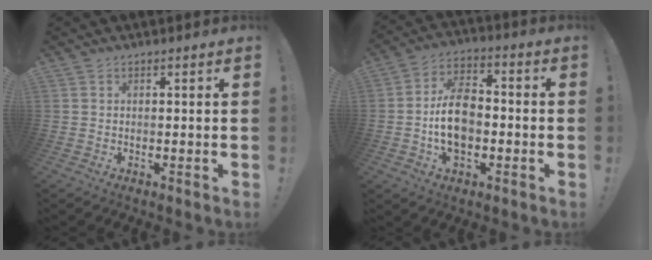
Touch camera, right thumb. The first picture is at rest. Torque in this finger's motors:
{"motor_torque": [1.78, 1.66, 0.50, -0.47, 0.05]}